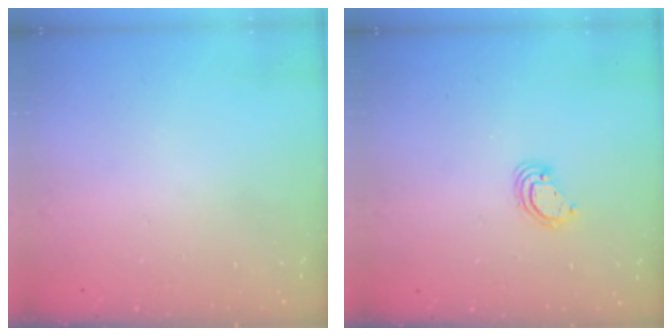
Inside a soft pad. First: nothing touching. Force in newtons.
{"total": 3.8, "press": 3.8, "slide": 0.1}